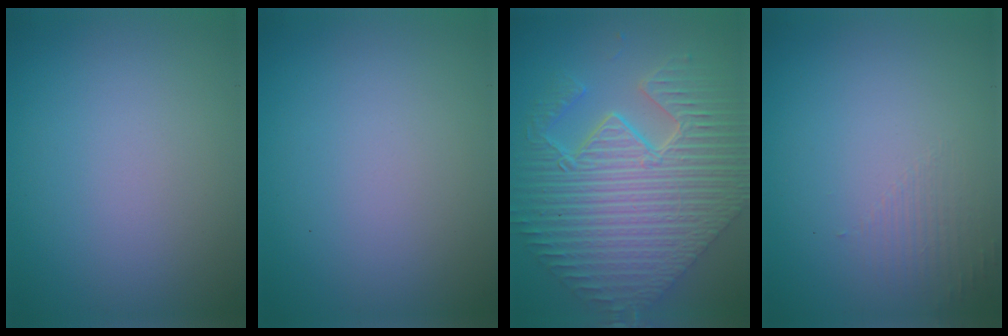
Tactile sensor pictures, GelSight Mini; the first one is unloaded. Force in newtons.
{"total": 0.0}
{"total": 11.3, "press": 7.9, "slide": 8.1}
{"total": 1.3, "press": 0.1, "slide": 1.3}